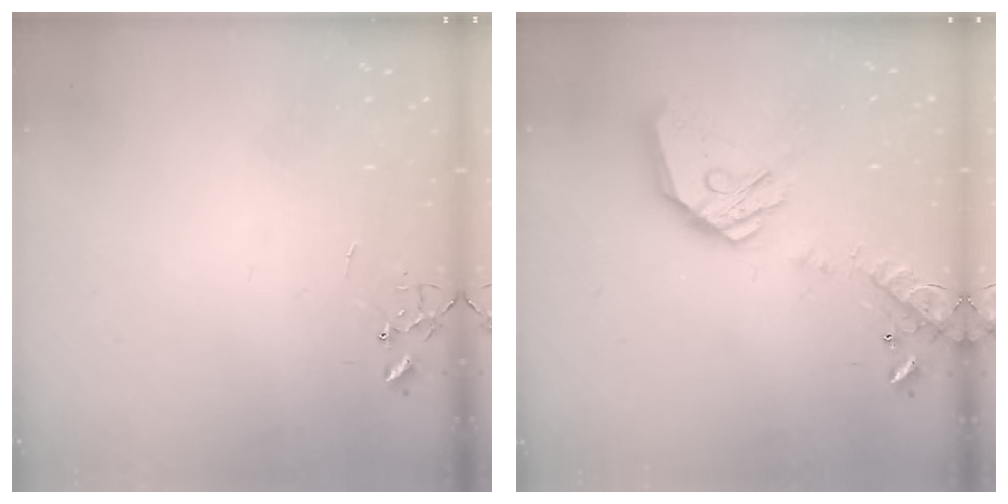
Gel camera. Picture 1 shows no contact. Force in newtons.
{"total": 19.0, "press": 18.9, "slide": 2.0}